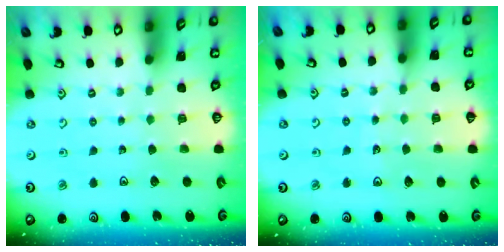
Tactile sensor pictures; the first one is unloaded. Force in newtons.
{"total": 4.4, "press": 4.0, "slide": 1.6}